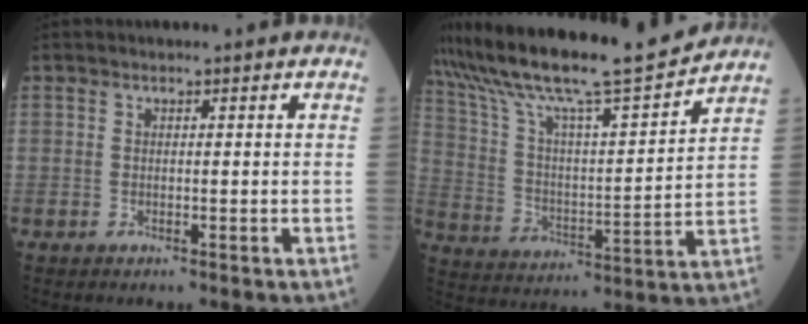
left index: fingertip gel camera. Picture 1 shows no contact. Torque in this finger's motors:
{"motor_torque": [1.09, -1.05, 0.71, 0.21]}